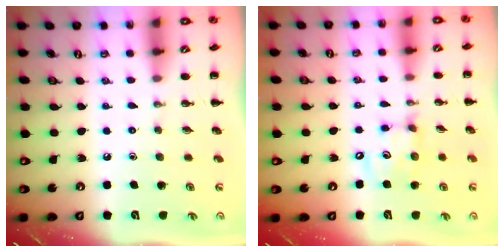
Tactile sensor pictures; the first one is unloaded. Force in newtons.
{"total": 9.6, "press": 9.5, "slide": 1.9}